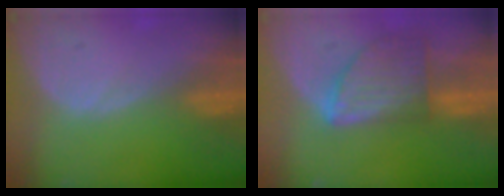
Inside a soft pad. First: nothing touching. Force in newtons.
{"total": 8.1, "press": 7.4, "slide": 3.4}